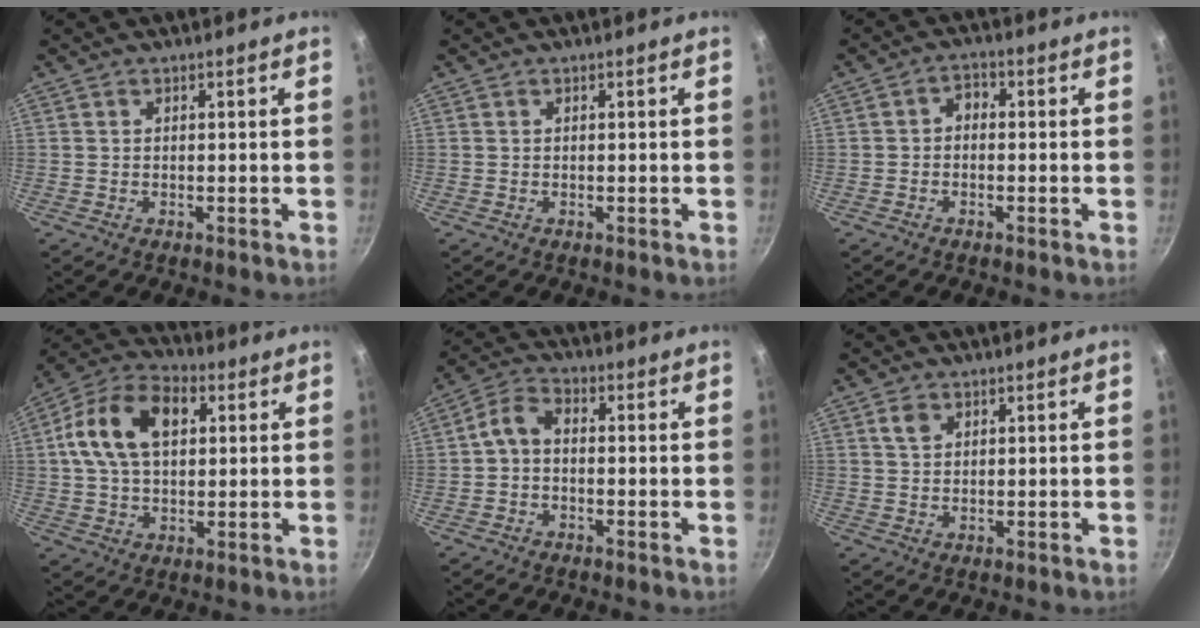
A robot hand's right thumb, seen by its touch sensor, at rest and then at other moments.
{"total": 0.0}
{"total": 2.5, "force": [-0.6, 1.8, 1.6], "torque": [-0.024, 0.015, -0.017]}
{"total": 15.5, "force": [3.6, 9.9, 11.3], "torque": [-0.185, 0.019, 0.047]}
{"total": 4.6, "force": [-1.0, 3.0, 3.4], "torque": [-0.071, 0.031, -0.030]}
{"total": 2.6, "force": [1.2, 1.8, 1.4], "torque": [-0.018, 0.001, 0.022]}